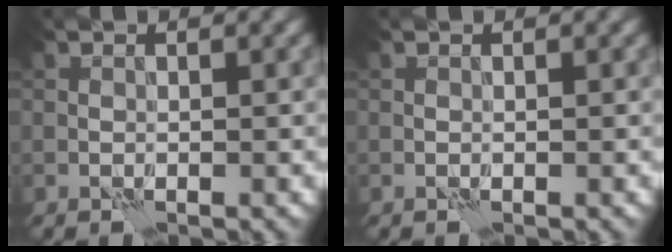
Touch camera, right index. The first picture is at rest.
{"total": 0.0}